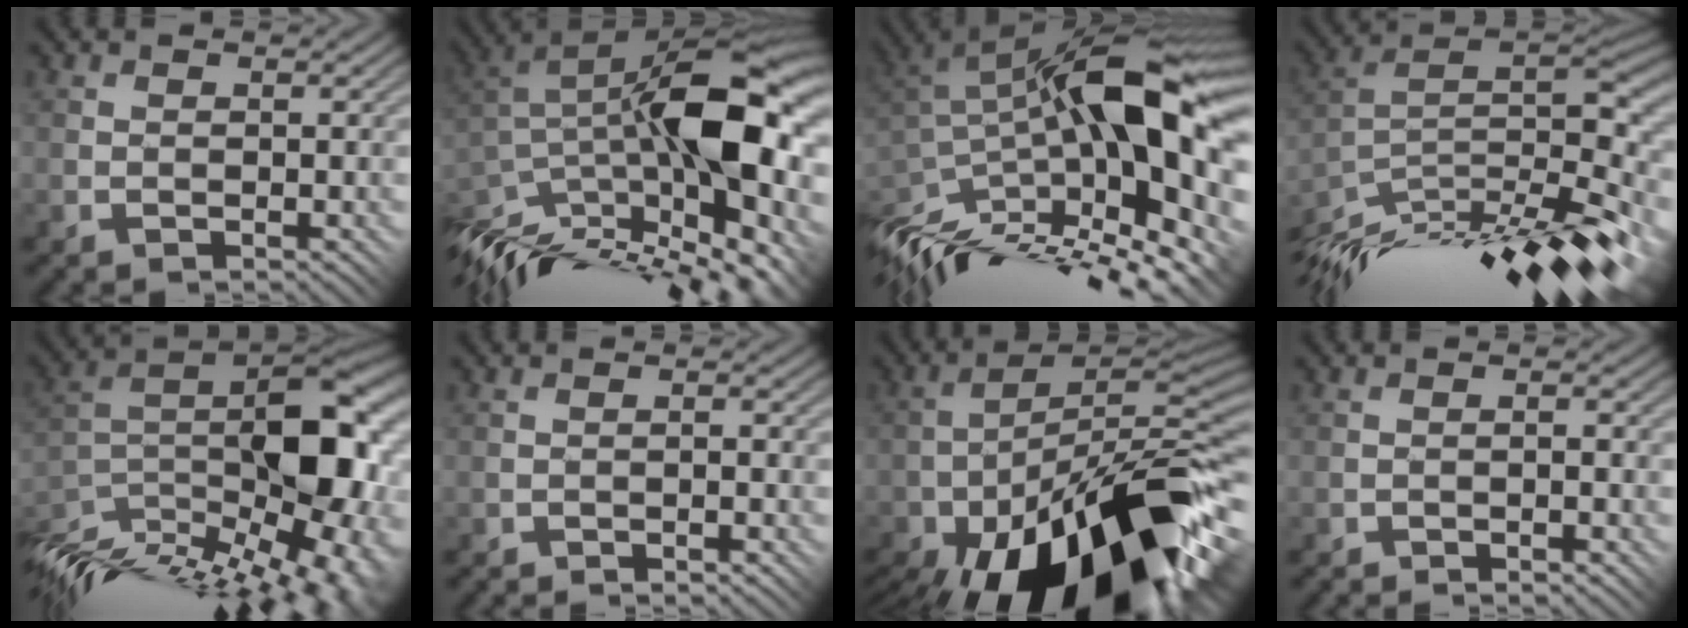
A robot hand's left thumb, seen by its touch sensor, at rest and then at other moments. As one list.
[{"total": 17.7, "force": [-5.7, 7.3, 15.1], "torque": [-0.262, -0.001, -0.101]}, {"total": 16.6, "force": [-3.0, 6.4, 15.0], "torque": [-0.275, -0.007, -0.058]}, {"total": 14.3, "force": [-8.5, 3.7, 10.8], "torque": [-0.215, 0.000, -0.153]}, {"total": 16.1, "force": [-7.0, 7.3, 12.6], "torque": [-0.203, 0.005, -0.119]}, {"total": 1.8, "force": [-1.8, 0.0, 0.4], "torque": [-0.004, 0.008, -0.031]}, {"total": 19.8, "force": [-12.1, 6.6, 14.2], "torque": [-0.206, -0.031, -0.179]}, {"total": 2.2, "force": [-2.1, 0.1, 0.5], "torque": [-0.005, 0.009, -0.037]}]